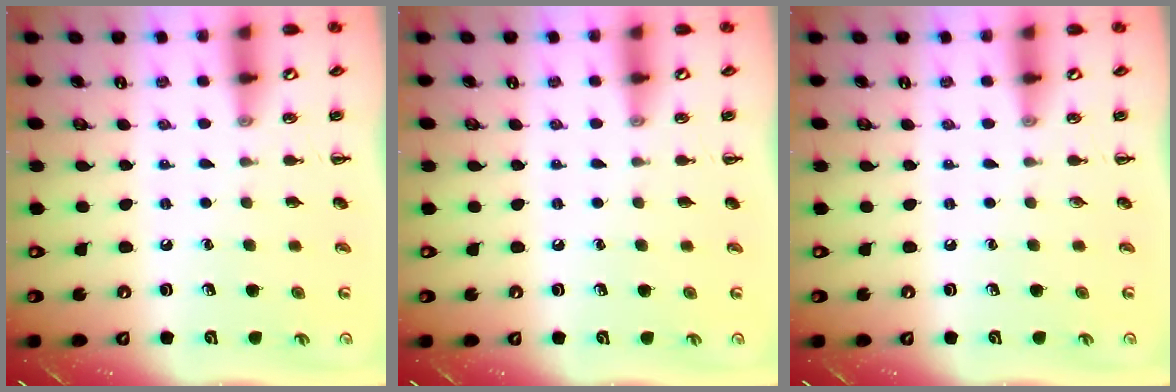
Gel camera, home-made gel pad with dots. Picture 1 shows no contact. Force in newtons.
{"total": 0.0}
{"total": 0.0}